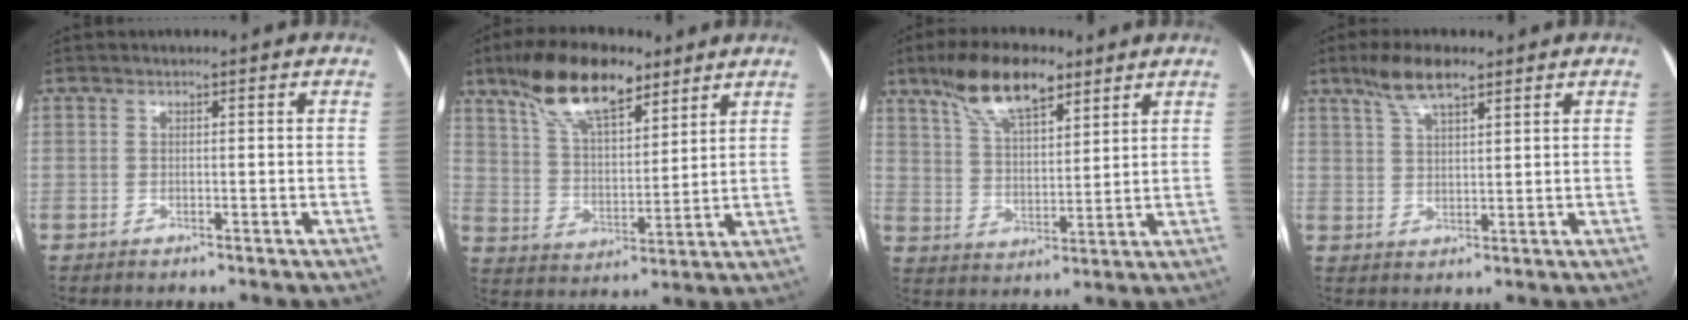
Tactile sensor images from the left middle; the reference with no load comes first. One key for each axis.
{"total": 14.1, "fx": 9.7, "fy": 4.9, "fz": 8.9, "tx": -0.166, "ty": 0.021, "tz": 0.179}
{"total": 11.6, "fx": 7.9, "fy": 3.8, "fz": 7.6, "tx": -0.142, "ty": 0.017, "tz": 0.146}
{"total": 6.5, "fx": 4.6, "fy": 1.5, "fz": 4.3, "tx": -0.091, "ty": 0.012, "tz": 0.086}